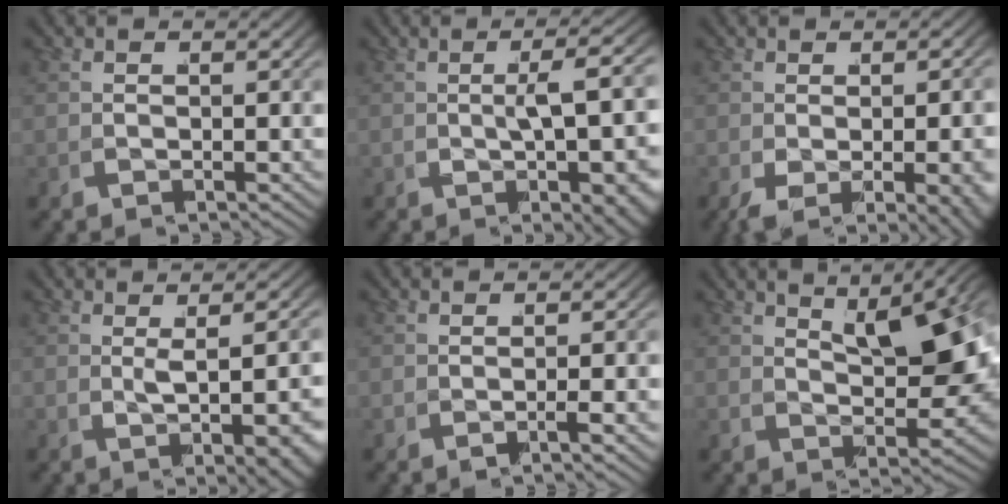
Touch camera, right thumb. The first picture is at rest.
{"total": 5.2, "force": [-0.5, 1.2, 5.0], "torque": [-0.059, 0.012, -0.006]}
{"total": 3.6, "force": [-1.0, 0.5, 3.4], "torque": [-0.041, -0.014, -0.006]}
{"total": 4.7, "force": [0.1, 1.2, 4.6], "torque": [-0.055, 0.007, 0.007]}
{"total": 1.3, "force": [-0.7, -0.3, 1.1], "torque": [-0.011, 0.012, -0.014]}
{"total": 8.7, "force": [2.6, 3.6, 7.5], "torque": [-0.071, 0.003, 0.047]}